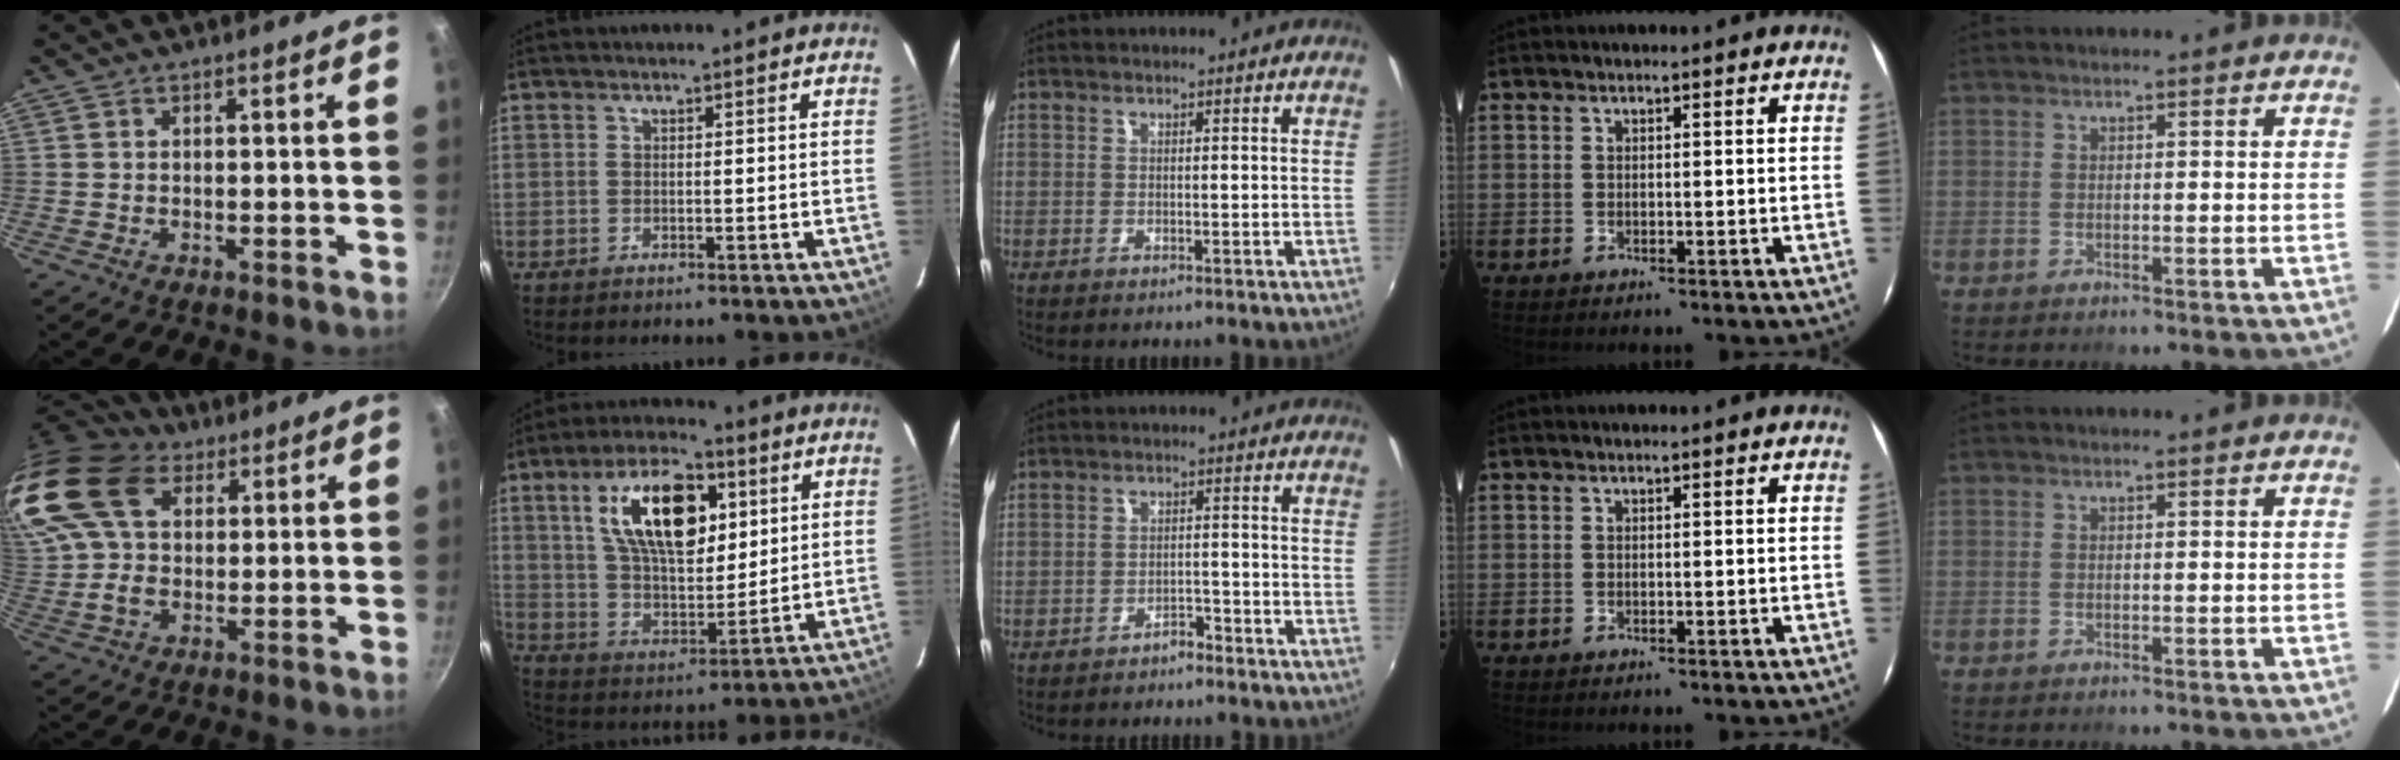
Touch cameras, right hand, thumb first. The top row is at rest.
{"thumb": {"total": 21.6, "force": [10.3, 13.9, 12.9], "torque": [-0.270, 0.011, 0.191]}, "index": {"total": 16.6, "force": [6.2, 8.3, 13.0], "torque": [-0.221, 0.016, 0.115]}, "middle": {"total": 3.1, "force": [-2.6, 1.6, 0.3], "torque": [-0.010, 0.015, -0.029]}}